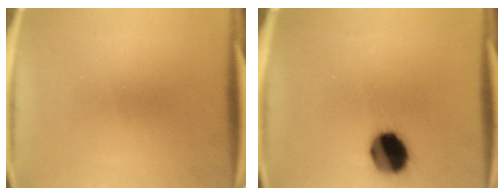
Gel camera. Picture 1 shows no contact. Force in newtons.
{"total": 11.7}